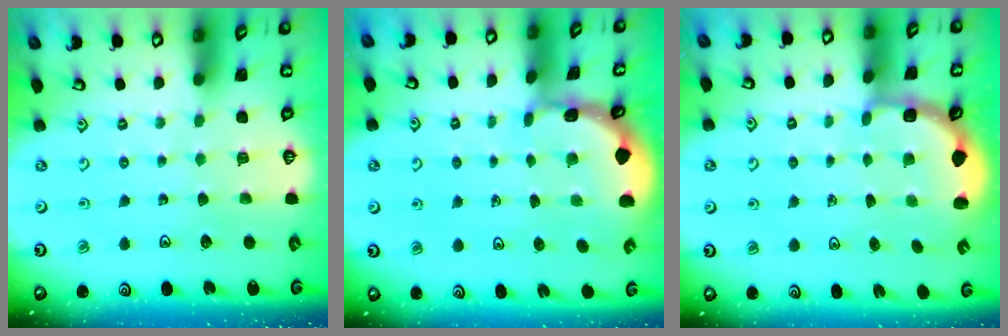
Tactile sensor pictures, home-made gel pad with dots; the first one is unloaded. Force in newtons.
{"total": 1.4, "press": 1.4, "slide": 0.1}
{"total": 2.7, "press": 2.3, "slide": 1.4}